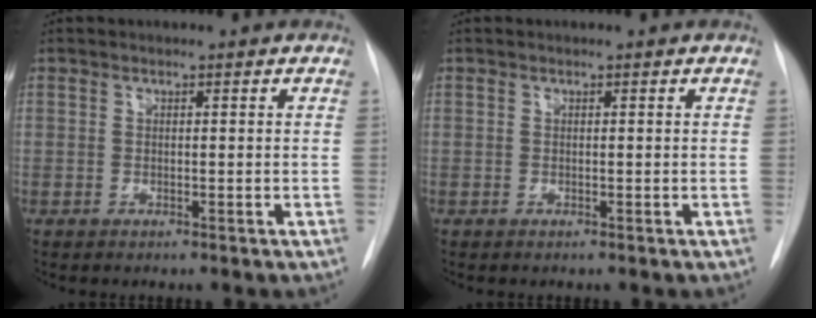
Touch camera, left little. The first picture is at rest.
{"total": 0.0}